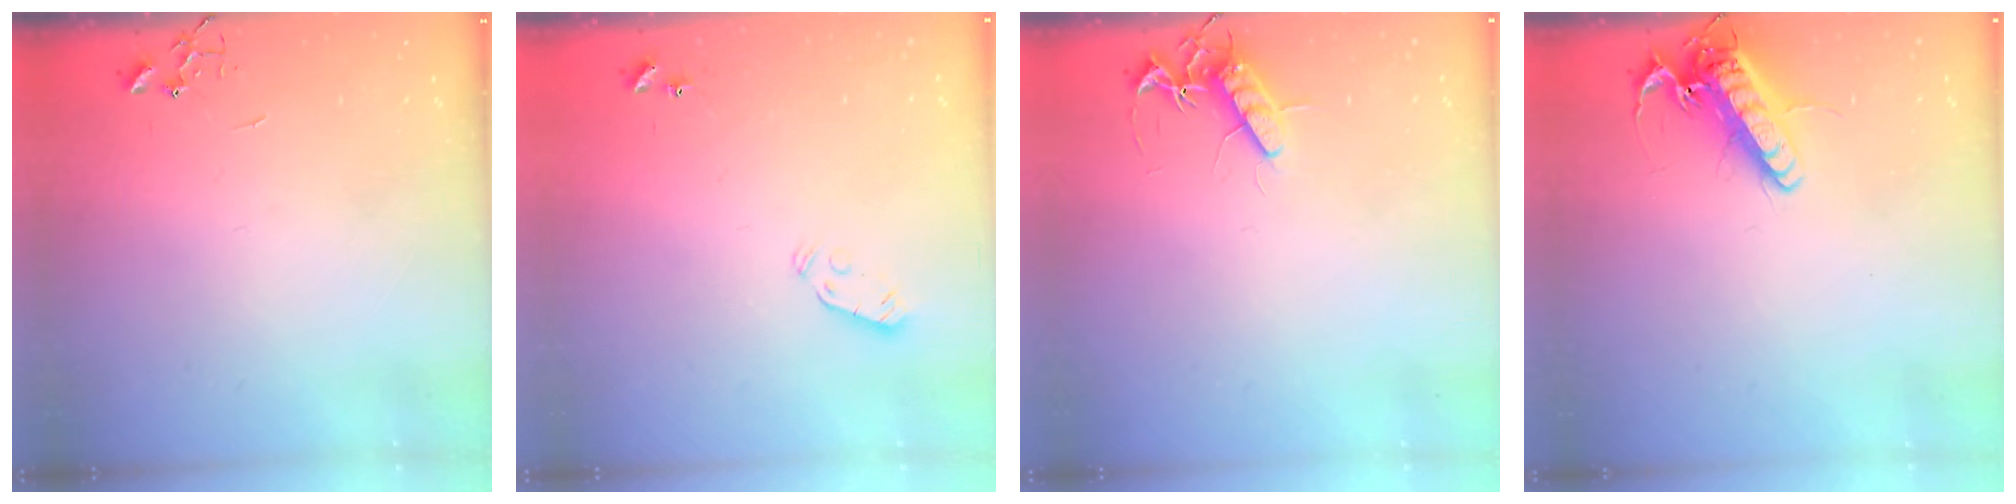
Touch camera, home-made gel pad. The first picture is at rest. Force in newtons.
{"total": 3.7, "press": 3.6, "slide": 0.6}
{"total": 10.8, "press": 10.8, "slide": 0.4}
{"total": 15.7, "press": 15.5, "slide": 2.4}